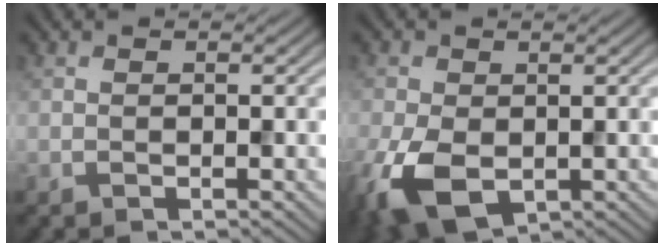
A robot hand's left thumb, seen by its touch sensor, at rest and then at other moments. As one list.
[{"total": 8.2, "force": [-2.6, 5.2, 5.8], "torque": [-0.155, -0.026, -0.049]}]